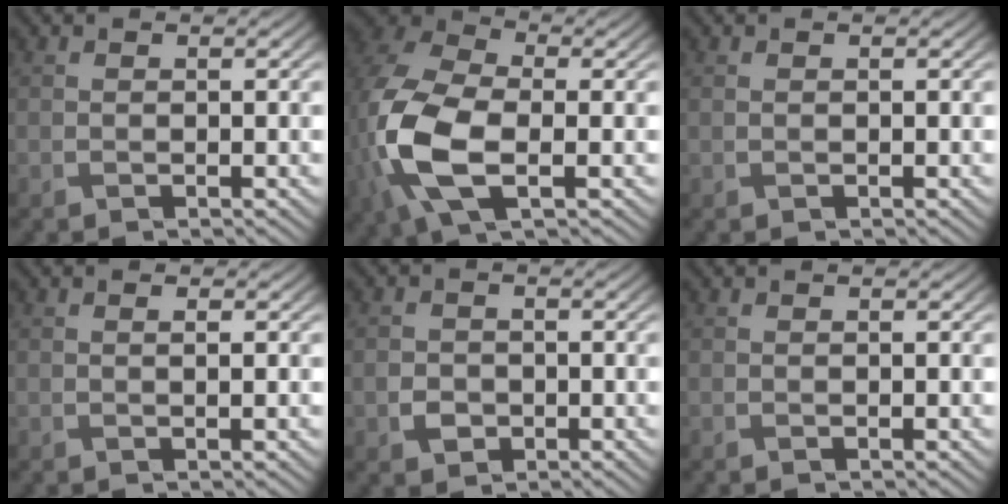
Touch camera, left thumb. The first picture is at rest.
{"total": 13.8, "force": [-2.6, 8.4, 10.7], "torque": [-0.299, -0.025, -0.052]}
{"total": 0.0}
{"total": 0.6, "force": [0.2, 0.1, 0.6], "torque": [-0.010, 0.001, 0.003]}
{"total": 2.3, "force": [-0.8, 1.9, 0.9], "torque": [-0.019, -0.005, -0.017]}
{"total": 0.0}